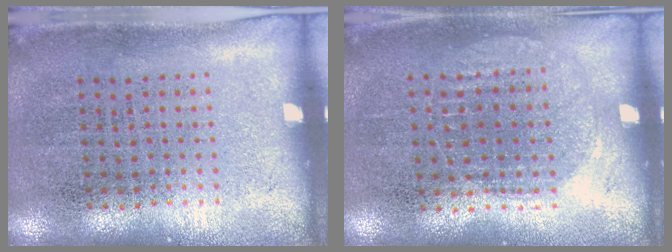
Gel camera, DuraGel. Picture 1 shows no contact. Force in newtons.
{"total": 1.0, "press": 0.9, "slide": 0.3}